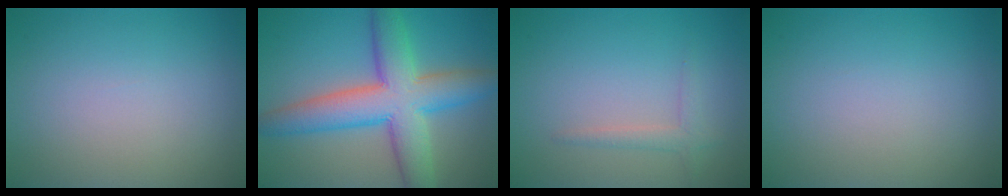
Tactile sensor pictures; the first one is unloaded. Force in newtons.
{"total": 8.9, "press": 8.9, "slide": 0.6}
{"total": 1.4, "press": 1.4, "slide": 0.1}
{"total": 0.0}